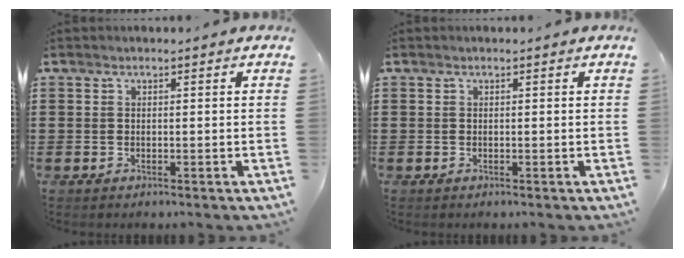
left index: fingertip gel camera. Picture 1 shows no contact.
{"total": 0.0}